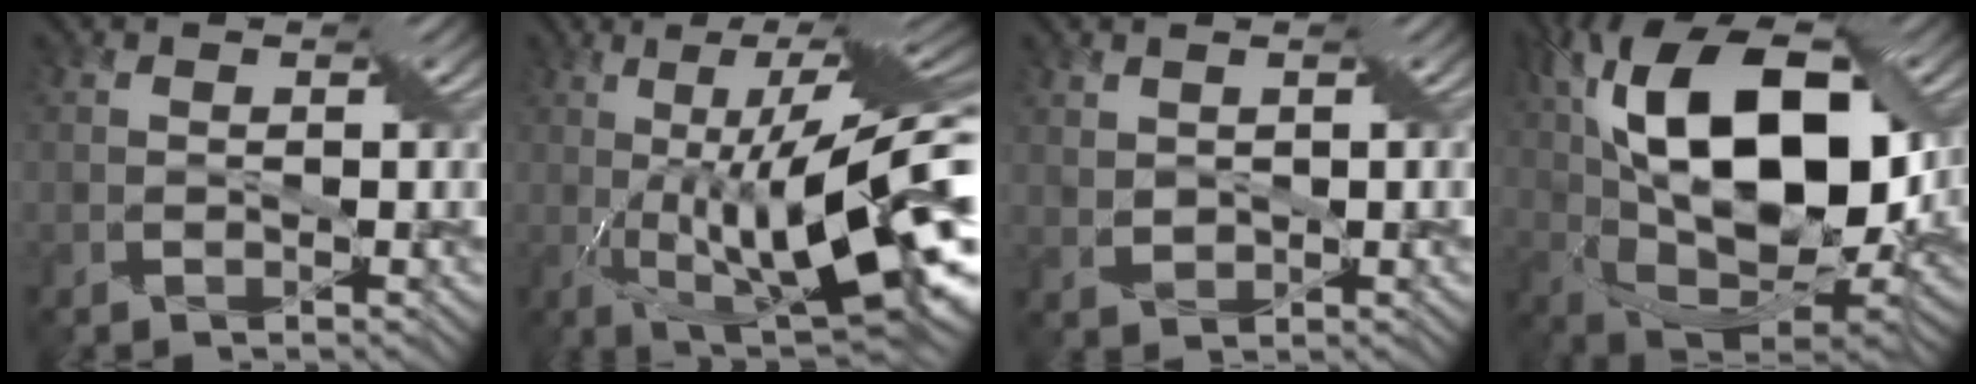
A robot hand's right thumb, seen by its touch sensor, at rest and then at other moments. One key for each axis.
{"total": 16.6, "fx": -0.1, "fy": 2.1, "fz": 16.4, "tx": -0.278, "ty": 0.009, "tz": 0.013}
{"total": 1.6, "fx": 1.4, "fy": 0.6, "fz": 0.6, "tx": -0.036, "ty": -0.004, "tz": 0.036}
{"total": 18.4, "fx": 4.9, "fy": 8.9, "fz": 15.3, "tx": -0.305, "ty": 0.020, "tz": 0.084}